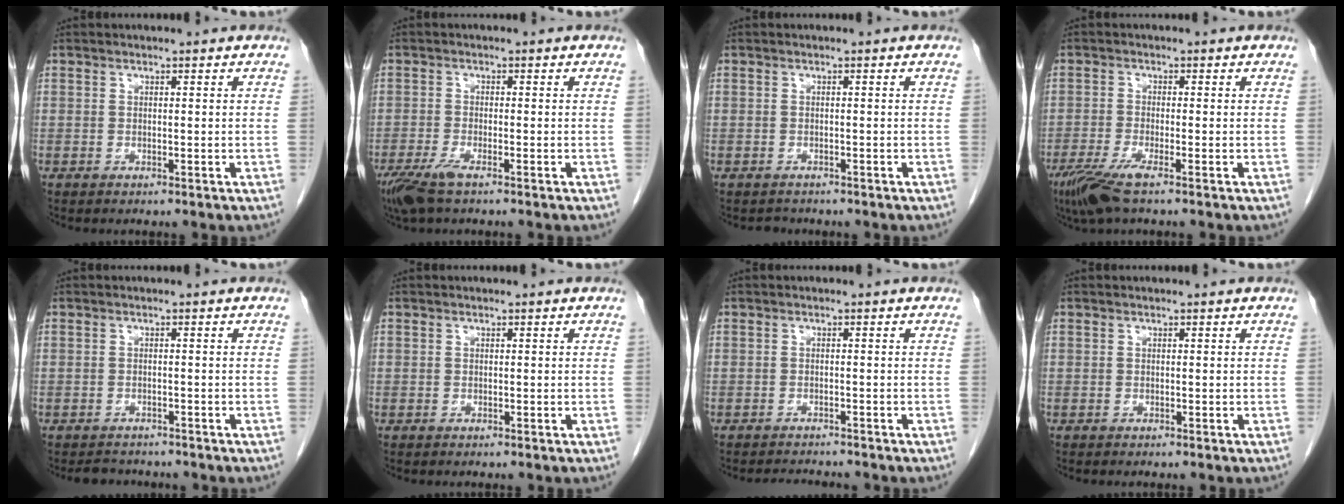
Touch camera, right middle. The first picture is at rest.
{"total": 4.6, "force": [-3.1, 0.8, 3.3], "torque": [-0.072, -0.013, -0.058]}
{"total": 1.1, "force": [-1.0, 0.4, -0.1], "torque": [-0.006, -0.004, -0.015]}
{"total": 5.2, "force": [-3.4, 0.3, 3.9], "torque": [-0.080, -0.016, -0.066]}
{"total": 3.0, "force": [-2.8, 1.1, 0.3], "torque": [-0.009, -0.006, -0.040]}
{"total": 0.0}
{"total": 2.6, "force": [-2.6, 0.0, 0.2], "torque": [-0.006, -0.012, -0.038]}
{"total": 0.0}